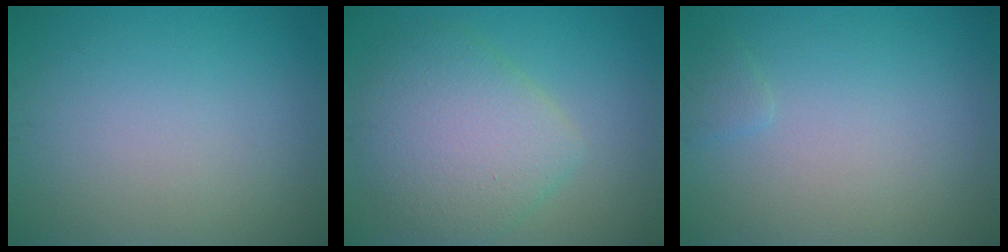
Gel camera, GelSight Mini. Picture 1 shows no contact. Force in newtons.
{"total": 6.4, "press": 6.4, "slide": 0.2}
{"total": 0.8, "press": 0.8, "slide": 0.0}